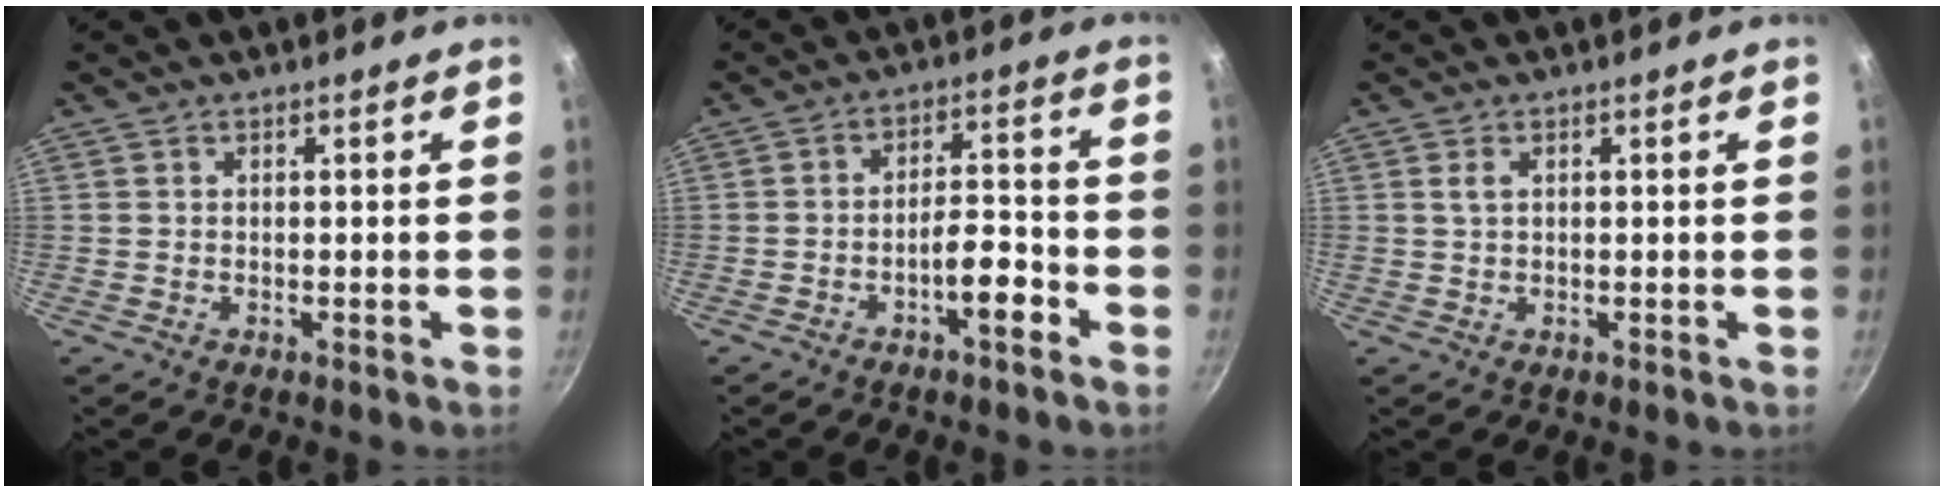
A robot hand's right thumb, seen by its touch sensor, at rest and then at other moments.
{"total": 6.1, "force": [-3.3, 1.9, 4.7], "torque": [-0.068, 0.033, -0.050]}
{"total": 1.5, "force": [0.5, 0.8, 1.2], "torque": [-0.022, 0.001, 0.010]}